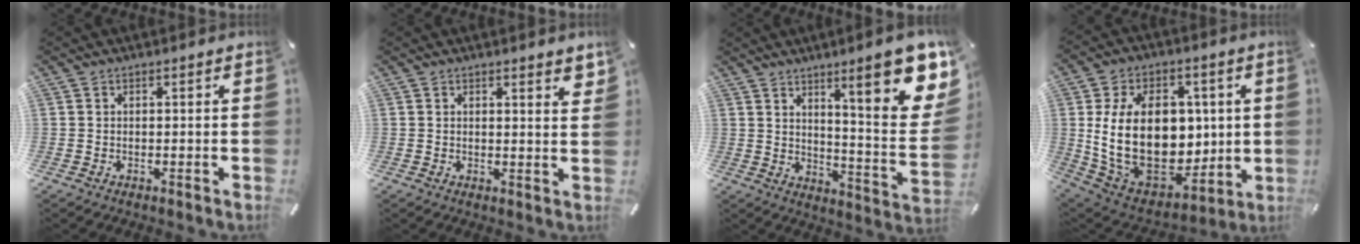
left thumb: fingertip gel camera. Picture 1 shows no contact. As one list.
[{"total": 1.9, "force": [1.6, 0.3, 0.9], "torque": [-0.004, -0.011, 0.026]}, {"total": 18.8, "force": [10.6, 4.4, 14.9], "torque": [-0.204, -0.080, 0.160]}, {"total": 26.0, "force": [2.3, 17.7, 18.9], "torque": [-0.354, -0.027, 0.059]}]